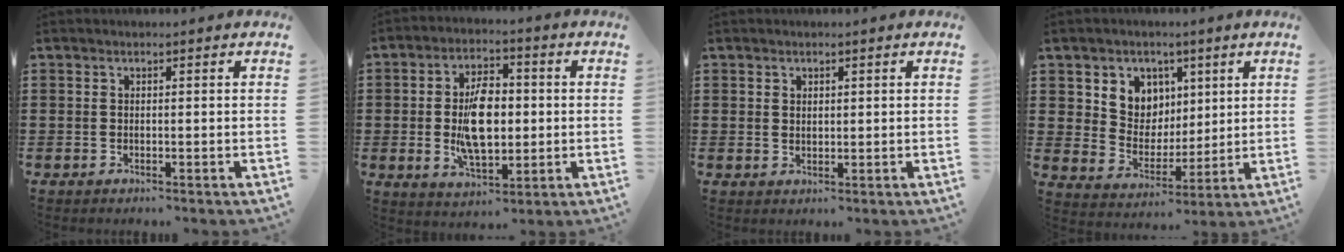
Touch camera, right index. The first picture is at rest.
{"total": 9.5, "force": [-0.3, 5.1, 8.0], "torque": [-0.150, 0.002, -0.009]}
{"total": 1.1, "force": [0.8, 0.8, 0.3], "torque": [-0.006, 0.002, 0.015]}
{"total": 6.7, "force": [3.1, 5.9, 0.5], "torque": [-0.036, -0.012, 0.055]}